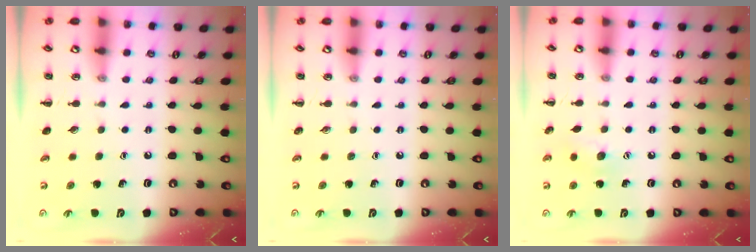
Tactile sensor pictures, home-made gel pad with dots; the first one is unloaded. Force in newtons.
{"total": 0.0}
{"total": 7.7, "press": 7.6, "slide": 1.5}